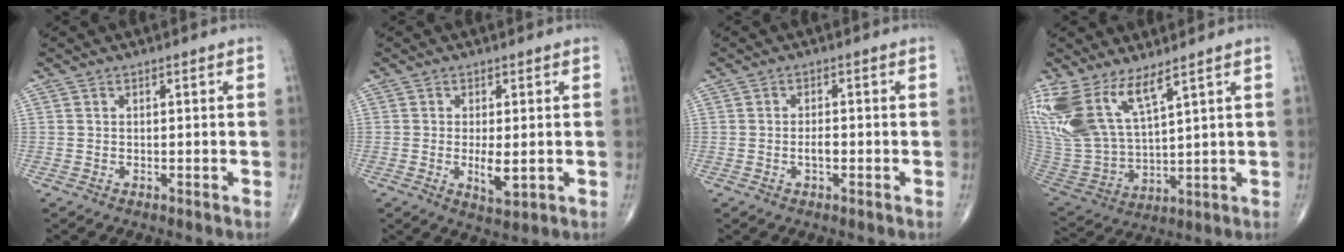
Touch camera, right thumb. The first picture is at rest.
{"total": 4.5, "force": [-0.5, 1.6, 4.1], "torque": [-0.071, -0.013, -0.004]}
{"total": 1.9, "force": [-0.6, 0.8, 1.6], "torque": [-0.029, 0.003, -0.011]}
{"total": 16.5, "force": [10.1, 6.2, 11.6], "torque": [-0.260, -0.050, 0.217]}